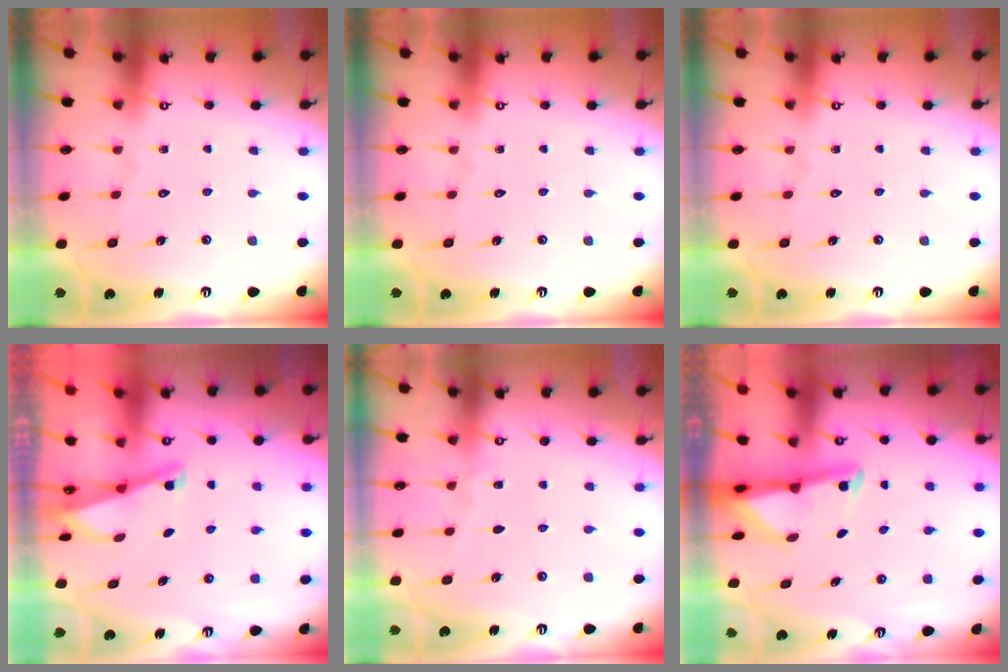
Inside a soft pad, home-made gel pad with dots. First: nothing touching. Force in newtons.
{"total": 0.0}
{"total": 0.0}
{"total": 2.1, "press": 2.0, "slide": 0.3}
{"total": 2.5, "press": 2.5, "slide": 0.4}
{"total": 2.8, "press": 2.7, "slide": 0.7}